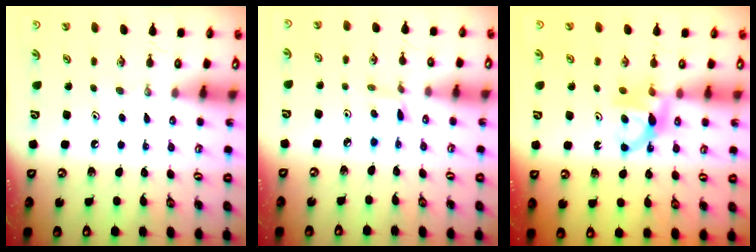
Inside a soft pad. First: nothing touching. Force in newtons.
{"total": 2.9, "press": 2.9, "slide": 0.4}
{"total": 7.1, "press": 7.1, "slide": 0.3}